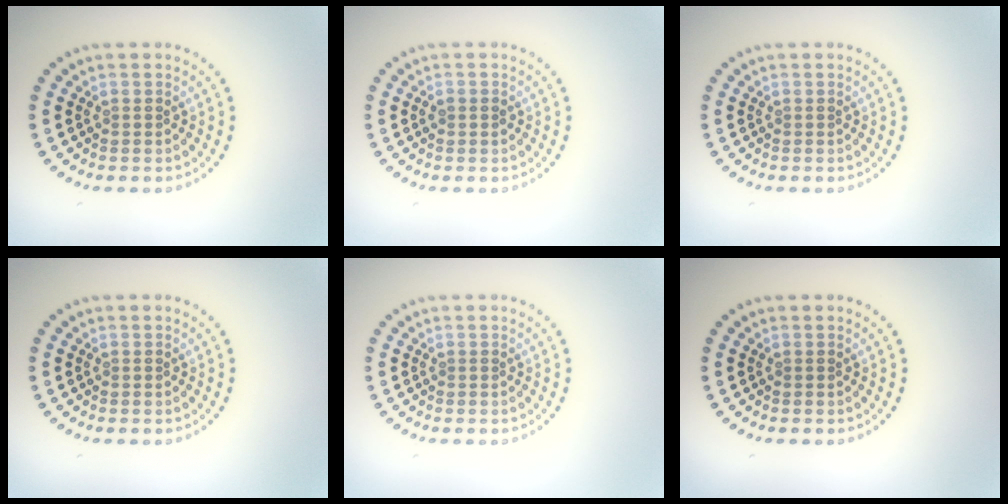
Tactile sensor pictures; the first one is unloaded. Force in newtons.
{"total": 1.1, "press": 1.0, "slide": 0.2}
{"total": 0.0}
{"total": 0.0}
{"total": 0.0}
{"total": 0.0}